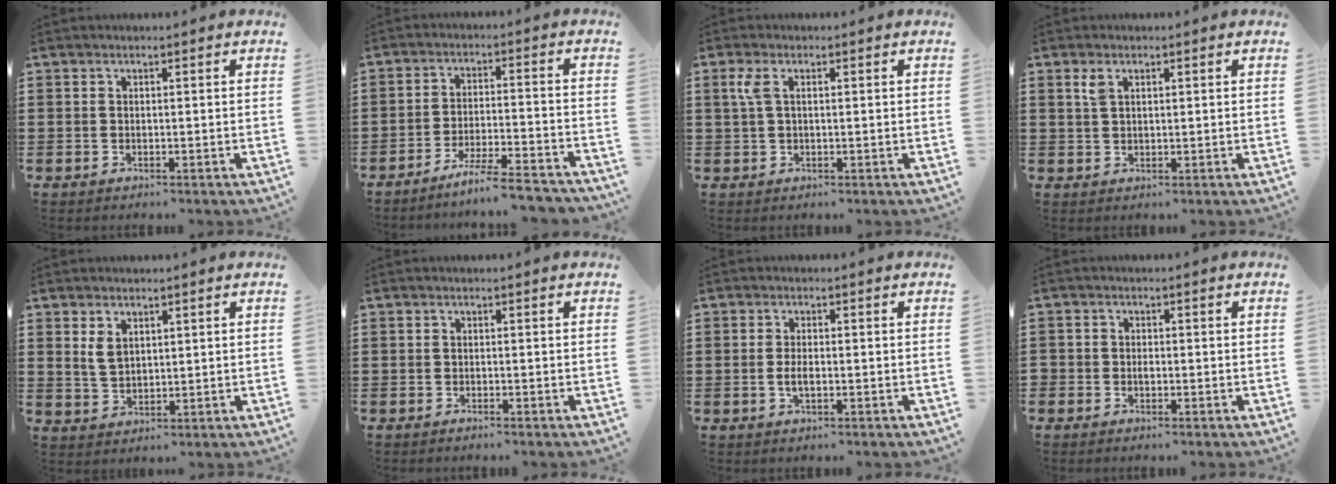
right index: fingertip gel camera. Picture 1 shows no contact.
{"total": 6.2, "force": [-5.6, -0.3, 2.6], "torque": [-0.048, -0.007, -0.107]}
{"total": 2.8, "force": [0.5, 1.1, 2.5], "torque": [-0.060, 0.007, 0.004]}
{"total": 2.1, "force": [0.9, 1.0, 1.6], "torque": [-0.034, 0.005, 0.016]}
{"total": 3.2, "force": [1.5, 2.1, 2.0], "torque": [-0.047, 0.008, 0.027]}
{"total": 0.6, "force": [-0.6, 0.0, 0.1], "torque": [-0.003, -0.002, -0.012]}
{"total": 2.0, "force": [-0.4, 0.7, 1.9], "torque": [-0.035, 0.000, -0.008]}
{"total": 1.2, "force": [-0.6, 0.9, 0.6], "torque": [-0.015, 0.000, -0.012]}